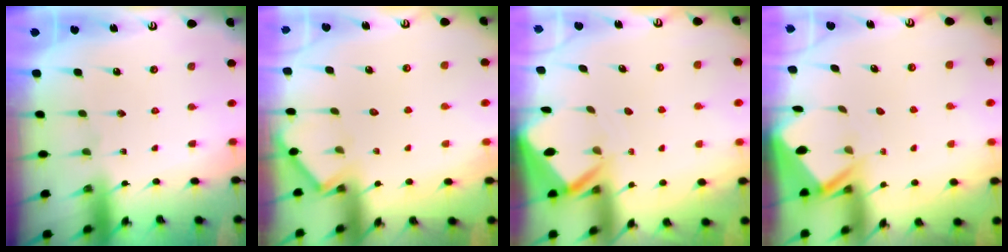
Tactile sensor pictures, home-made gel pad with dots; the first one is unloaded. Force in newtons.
{"total": 4.3, "press": 4.3, "slide": 0.4}
{"total": 3.4, "press": 3.4, "slide": 0.4}
{"total": 3.2, "press": 3.2, "slide": 0.4}